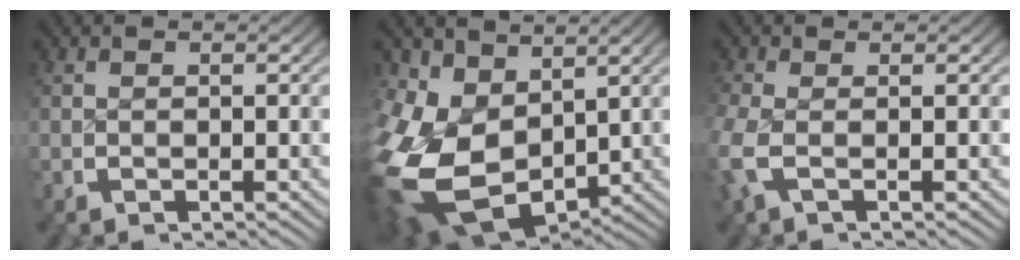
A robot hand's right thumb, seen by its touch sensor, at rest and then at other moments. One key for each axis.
{"total": 15.9, "fx": -4.5, "fy": 11.5, "fz": 10.0, "tx": -0.273, "ty": -0.097, "tz": -0.033}
{"total": 3.0, "fx": -0.7, "fy": 1.7, "fz": 2.4, "tx": -0.085, "ty": -0.015, "tz": -0.007}